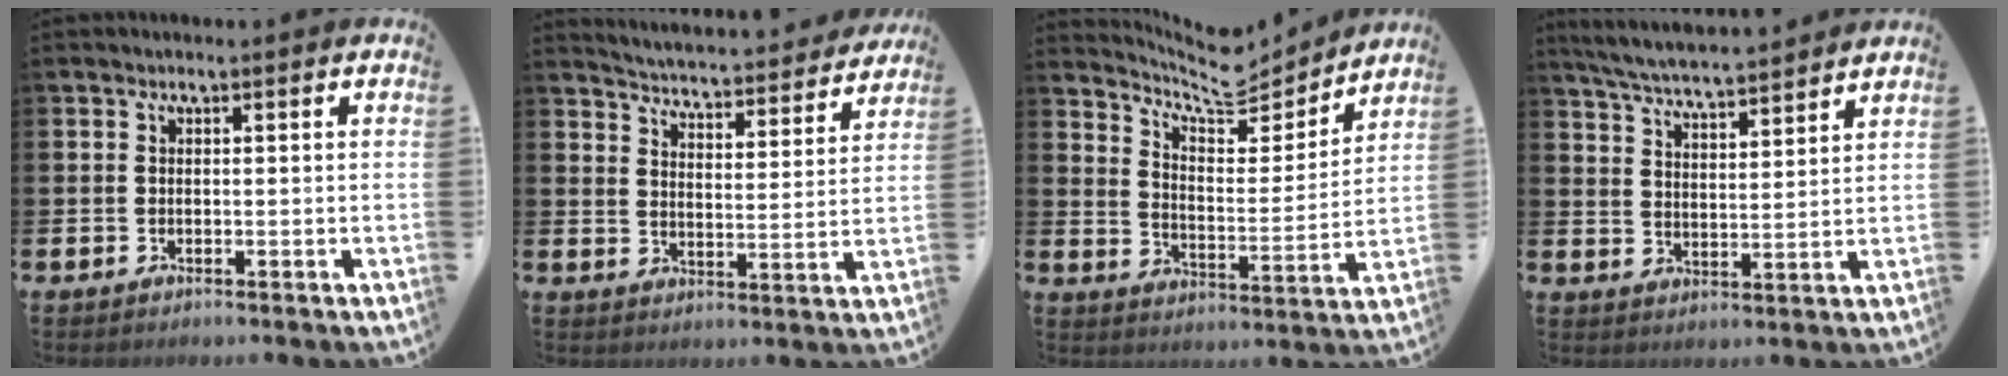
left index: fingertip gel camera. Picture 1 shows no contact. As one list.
[{"total": 4.7, "force": [4.6, 0.3, 0.4], "torque": [-0.029, -0.044, 0.075]}, {"total": 7.5, "force": [6.9, 2.0, 2.1], "torque": [-0.061, -0.054, 0.116]}, {"total": 5.6, "force": [5.6, -0.1, 0.9], "torque": [-0.046, -0.037, 0.098]}]